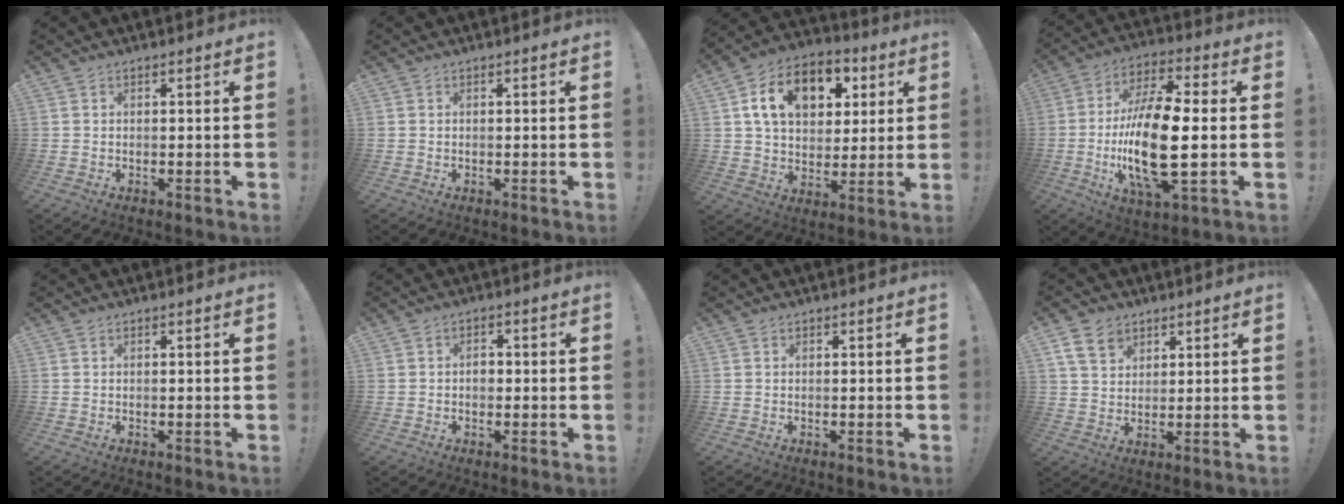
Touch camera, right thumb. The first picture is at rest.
{"total": 0.0}
{"total": 16.4, "force": [6.0, 11.4, 10.2], "torque": [-0.157, -0.010, 0.109]}
{"total": 20.6, "force": [-2.2, 7.2, 19.2], "torque": [-0.376, -0.011, -0.041]}
{"total": 0.0}
{"total": 2.7, "force": [-0.6, 1.9, 1.9], "torque": [-0.029, 0.006, -0.012]}
{"total": 0.0}
{"total": 8.3, "force": [4.8, 5.7, 3.7], "torque": [-0.058, -0.016, 0.094]}